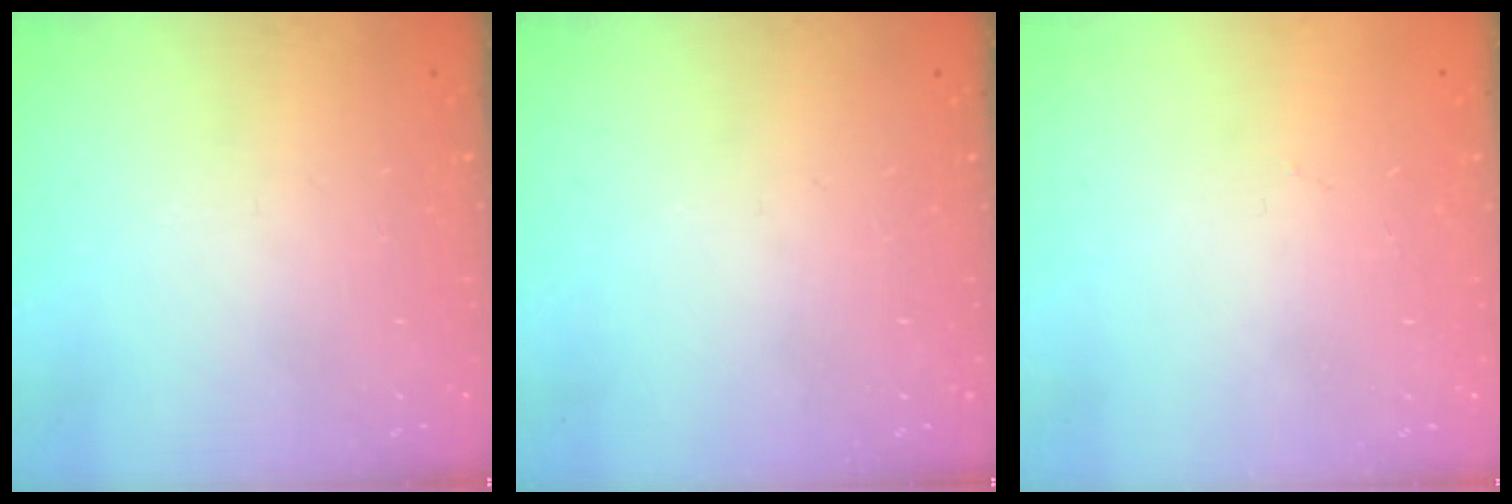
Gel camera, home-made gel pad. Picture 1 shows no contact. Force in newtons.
{"total": 0.0}
{"total": 0.0}